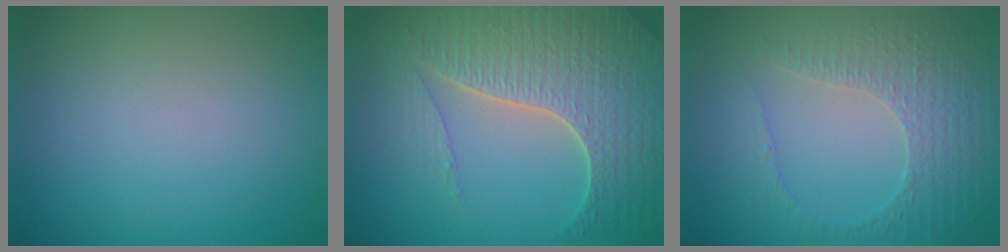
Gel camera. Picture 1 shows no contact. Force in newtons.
{"total": 7.7, "press": 5.6, "slide": 5.2}
{"total": 4.6, "press": 3.3, "slide": 3.2}